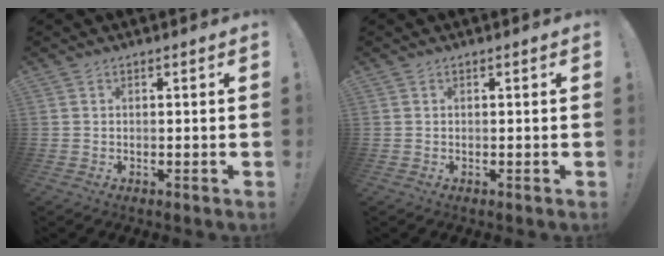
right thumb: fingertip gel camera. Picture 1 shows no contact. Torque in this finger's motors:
{"motor_torque": [-0.09, 0.09, 0.15, -0.03, -0.01]}